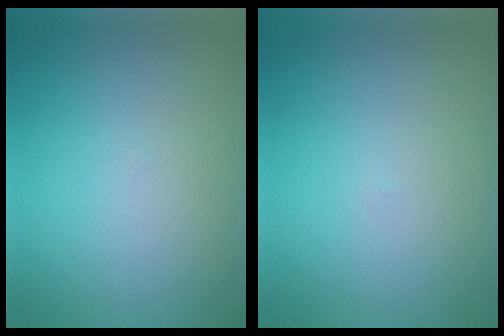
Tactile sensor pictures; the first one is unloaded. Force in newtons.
{"total": 0.0}